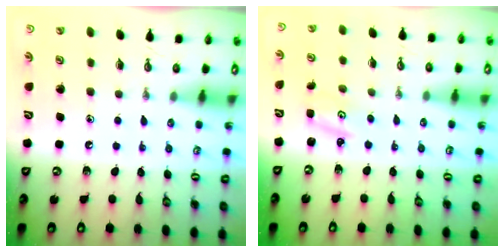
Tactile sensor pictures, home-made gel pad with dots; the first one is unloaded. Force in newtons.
{"total": 1.5, "press": 1.5, "slide": 0.3}